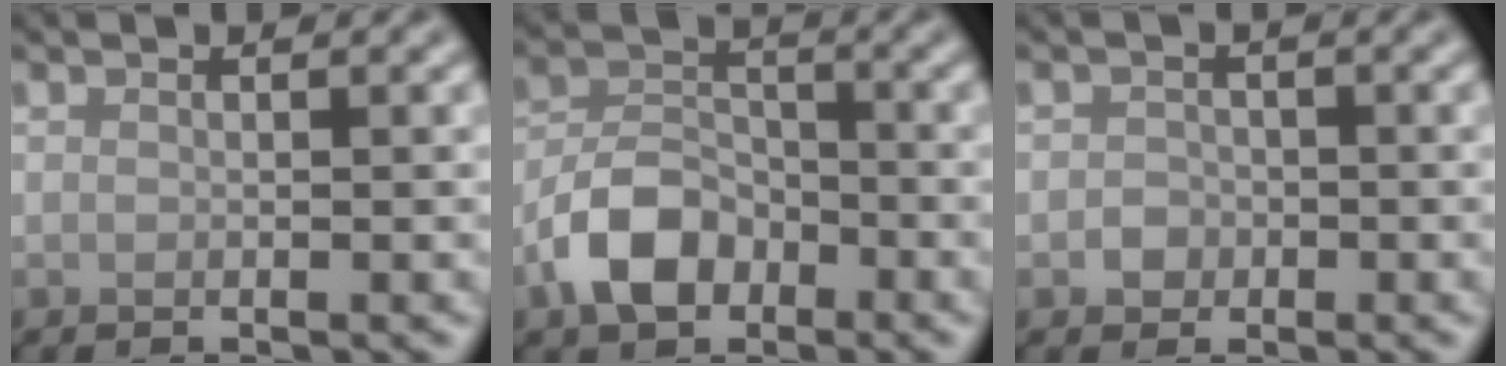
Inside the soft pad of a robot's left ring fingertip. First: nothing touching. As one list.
[{"total": 5.0, "force": [-2.6, 3.2, 2.8], "torque": [-0.052, 0.004, -0.056]}, {"total": 1.3, "force": [-0.4, 1.2, 0.3], "torque": [0.003, -0.001, -0.010]}]